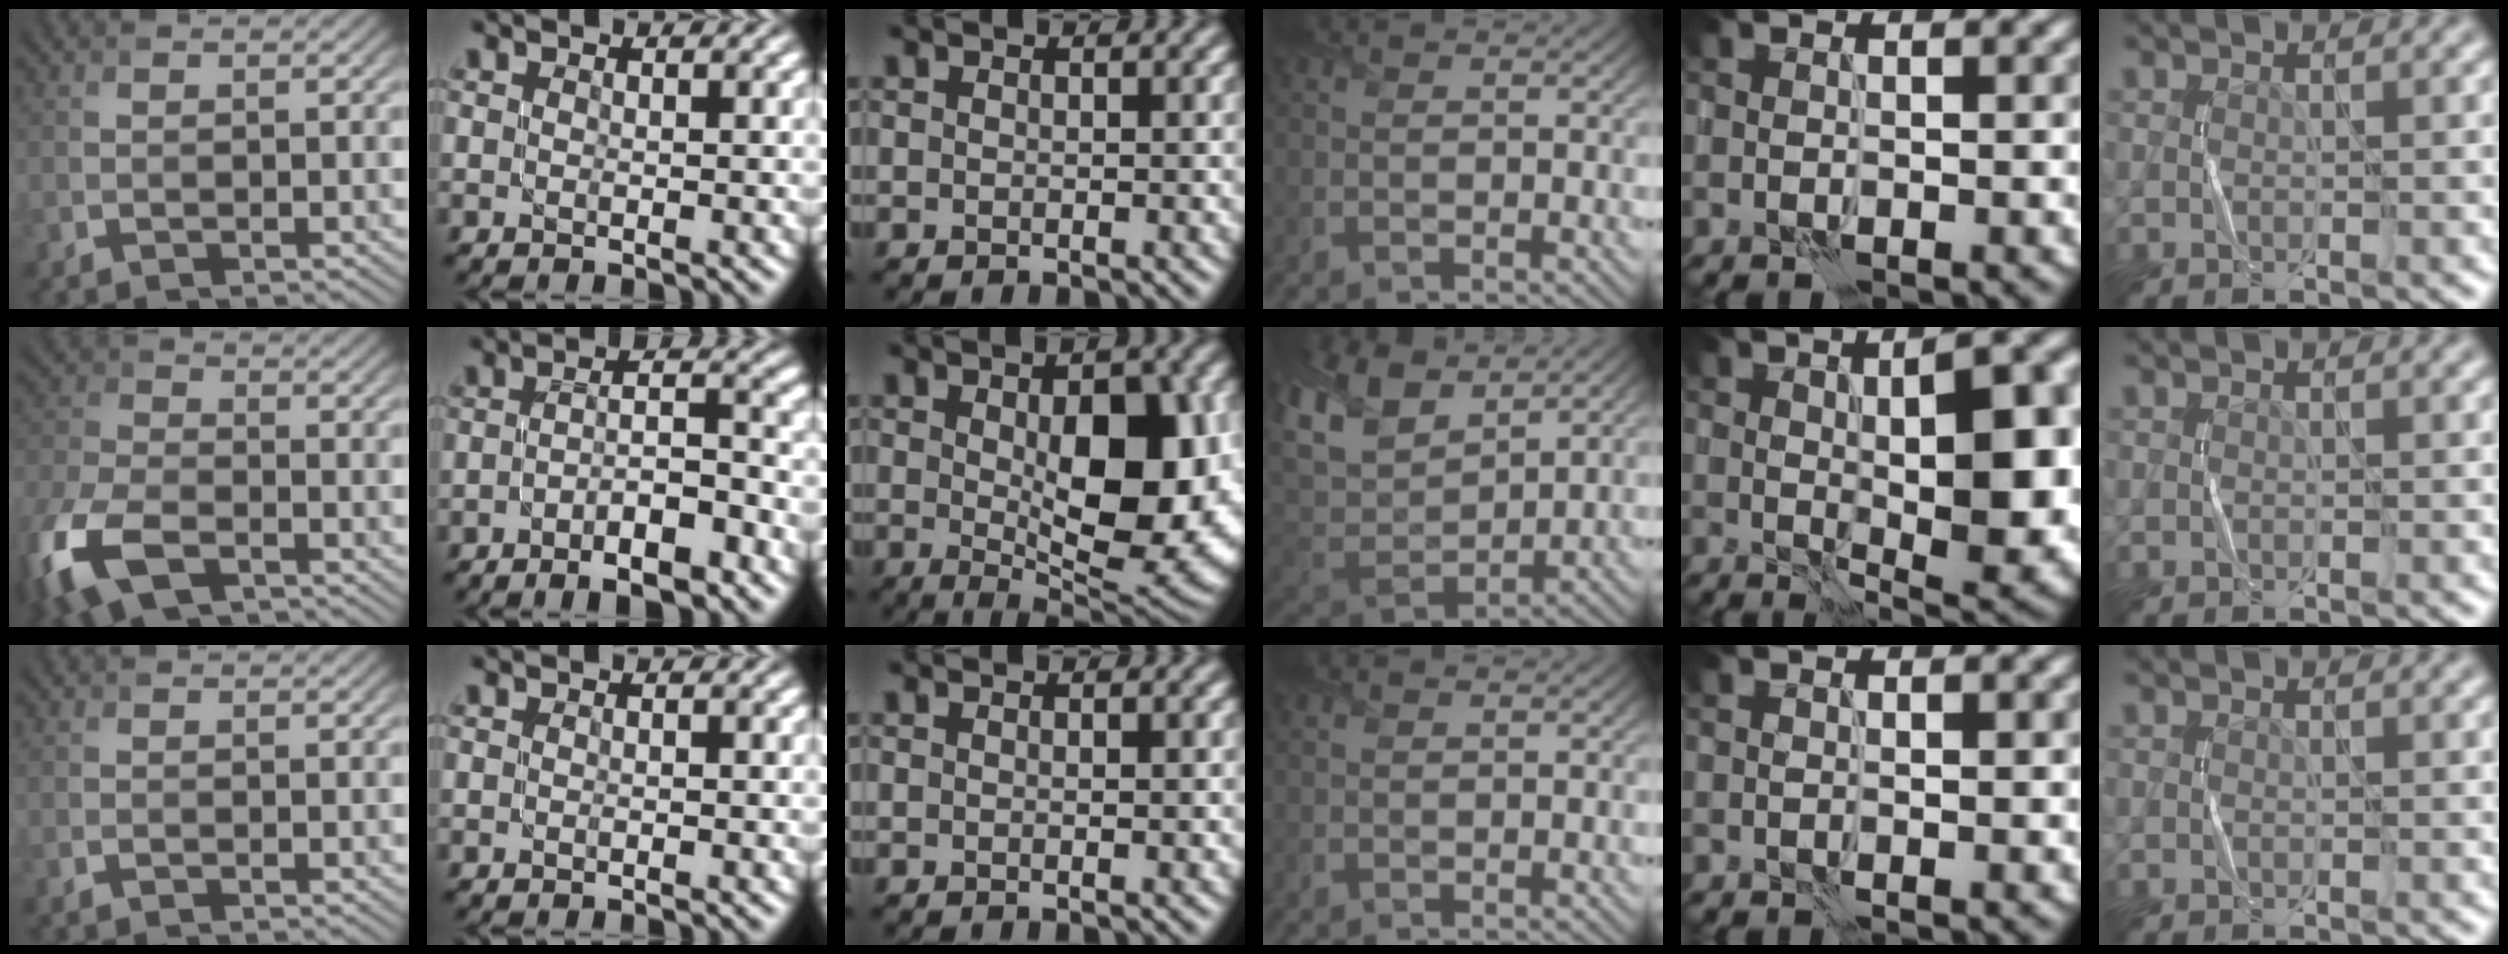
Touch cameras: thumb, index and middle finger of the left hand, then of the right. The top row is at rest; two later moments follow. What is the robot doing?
{"motion": "fold", "object": "shorts"}